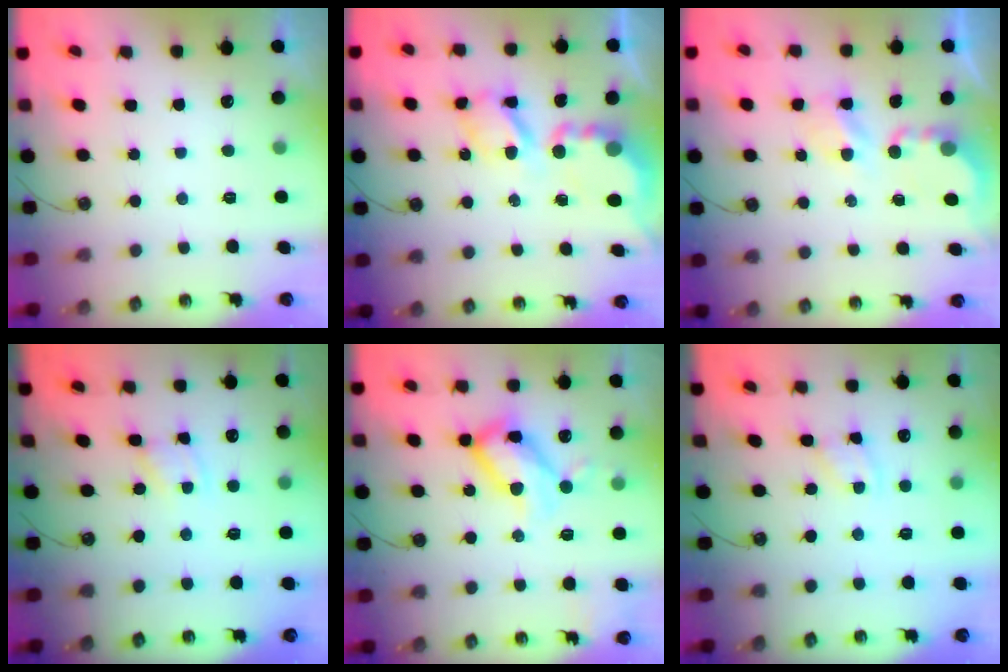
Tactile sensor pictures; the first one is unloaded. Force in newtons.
{"total": 9.0, "press": 9.0, "slide": 0.6}
{"total": 4.5, "press": 4.5, "slide": 0.3}
{"total": 1.2, "press": 1.2, "slide": 0.2}
{"total": 17.9, "press": 17.8, "slide": 1.5}
{"total": 1.7, "press": 1.7, "slide": 0.3}